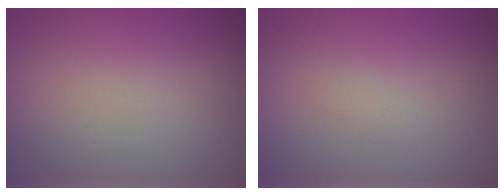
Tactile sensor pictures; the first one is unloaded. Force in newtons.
{"total": 0.7, "press": 0.7, "slide": 0.0}